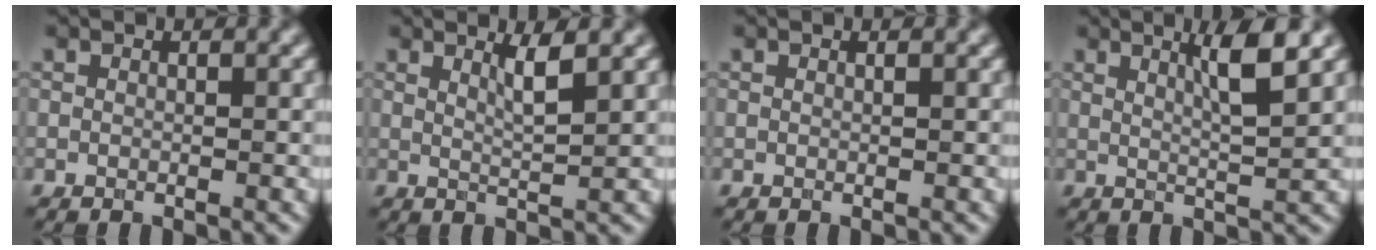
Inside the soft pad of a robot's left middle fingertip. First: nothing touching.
{"total": 2.4, "force": [1.2, 0.5, 2.0], "torque": [-0.028, -0.001, 0.019]}
{"total": 0.0}
{"total": 4.4, "force": [2.0, 0.6, 3.8], "torque": [-0.054, -0.001, 0.035]}